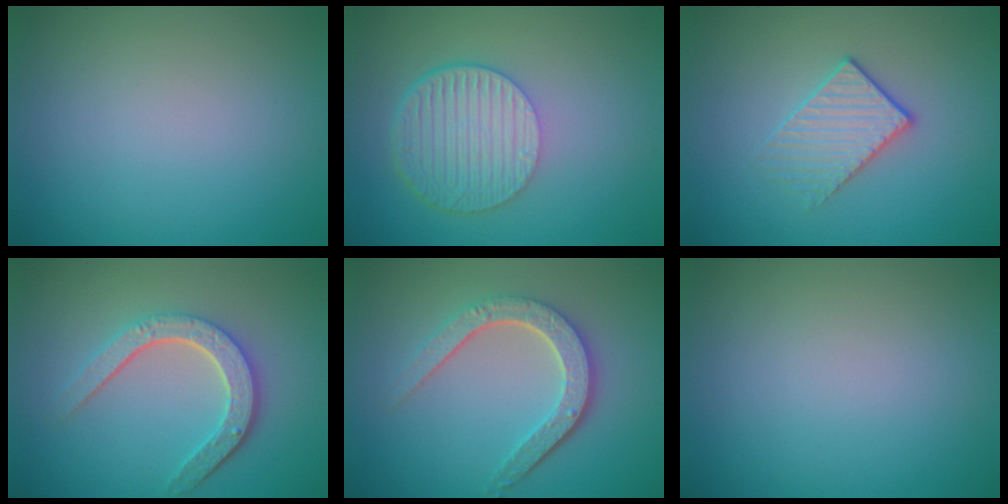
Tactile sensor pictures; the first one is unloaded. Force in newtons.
{"total": 6.5, "press": 4.5, "slide": 4.7}
{"total": 2.2, "press": 1.9, "slide": 1.2}
{"total": 4.7, "press": 3.5, "slide": 3.0}
{"total": 4.8, "press": 3.7, "slide": 3.0}
{"total": 0.0}